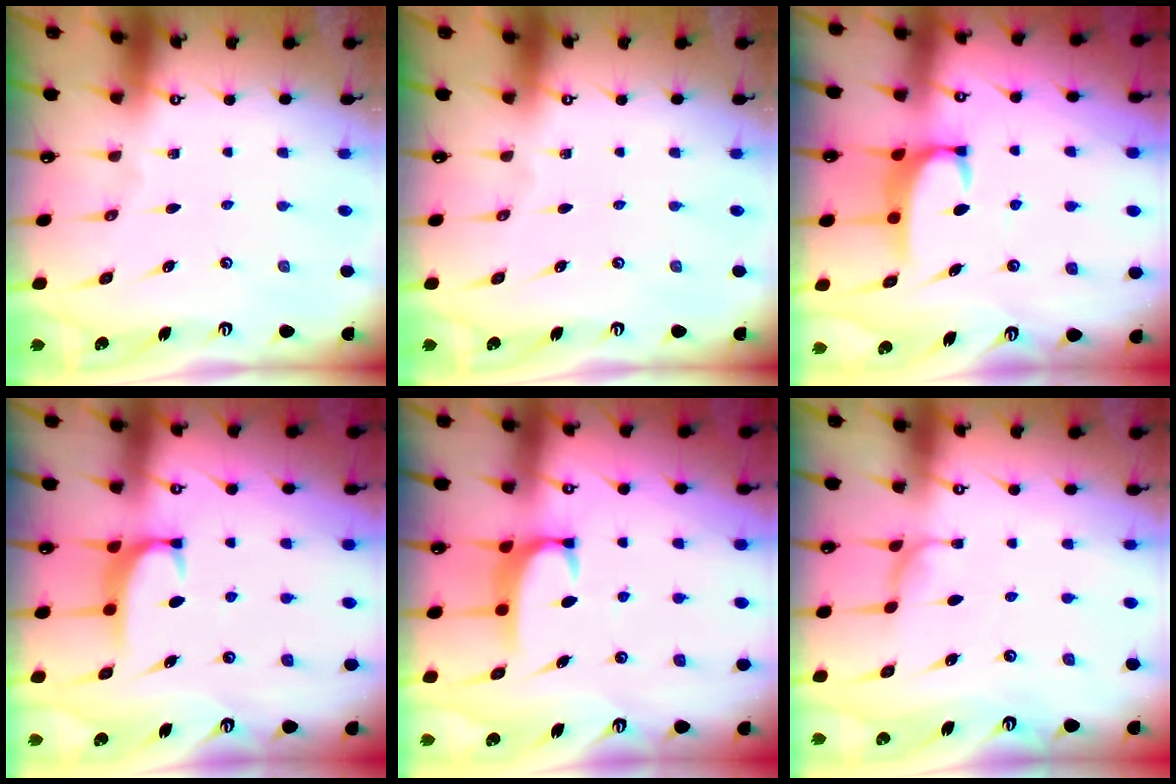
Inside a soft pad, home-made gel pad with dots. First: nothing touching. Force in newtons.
{"total": 0.0}
{"total": 2.7, "press": 2.7, "slide": 0.3}
{"total": 1.7, "press": 1.6, "slide": 0.5}
{"total": 1.9, "press": 1.8, "slide": 0.5}
{"total": 1.1, "press": 0.9, "slide": 0.5}